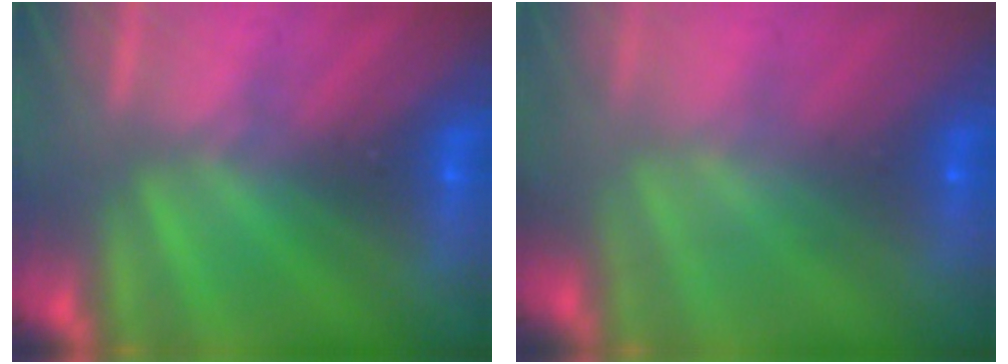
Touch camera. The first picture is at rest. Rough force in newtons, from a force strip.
{"total": 7.9}